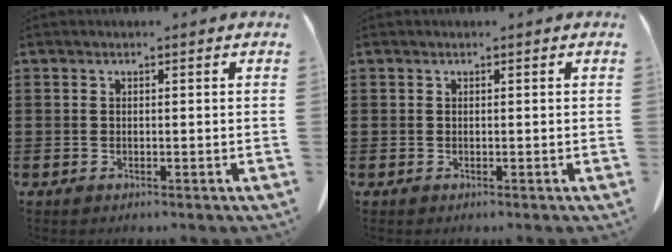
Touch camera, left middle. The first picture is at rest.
{"total": 0.0}